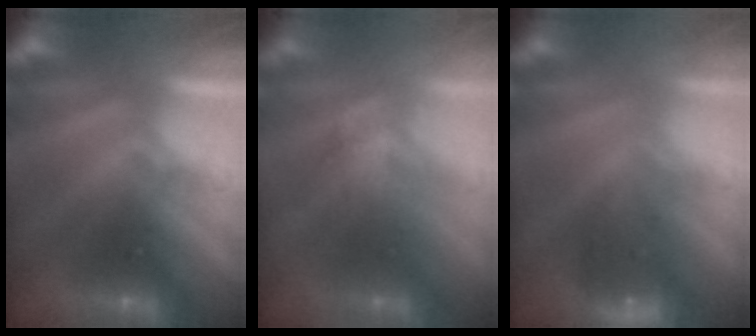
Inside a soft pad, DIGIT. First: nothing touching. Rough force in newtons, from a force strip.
{"total": 2.8}
{"total": 7.7}